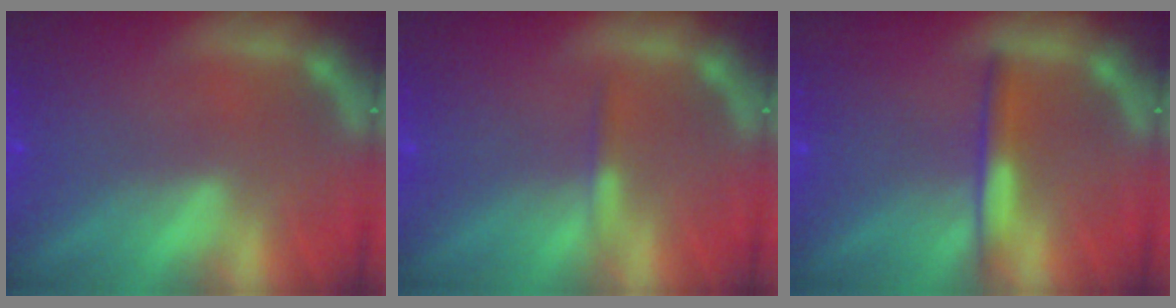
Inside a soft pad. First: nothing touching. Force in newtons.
{"total": 0.9}
{"total": 2.4}